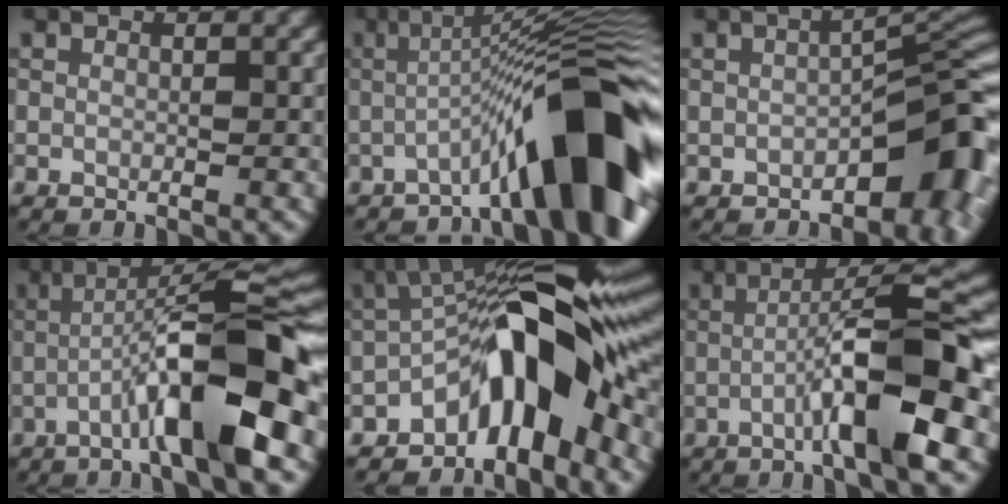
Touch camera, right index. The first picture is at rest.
{"total": 11.6, "force": [-4.3, 2.4, 10.5], "torque": [-0.127, 0.027, -0.074]}
{"total": 7.7, "force": [-3.1, 3.1, 6.3], "torque": [-0.057, 0.013, -0.051]}
{"total": 11.0, "force": [-3.5, 1.5, 10.3], "torque": [-0.154, 0.025, -0.064]}
{"total": 9.7, "force": [-4.2, 3.3, 8.1], "torque": [-0.103, 0.020, -0.082]}
{"total": 9.6, "force": [-2.5, 1.3, 9.2], "torque": [-0.134, 0.020, -0.047]}